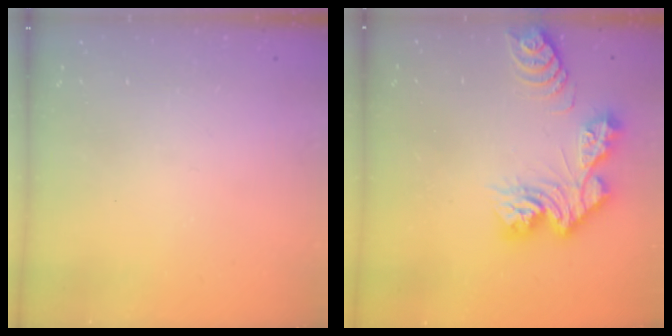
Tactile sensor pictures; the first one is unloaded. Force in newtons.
{"total": 13.6, "press": 13.6, "slide": 1.3}